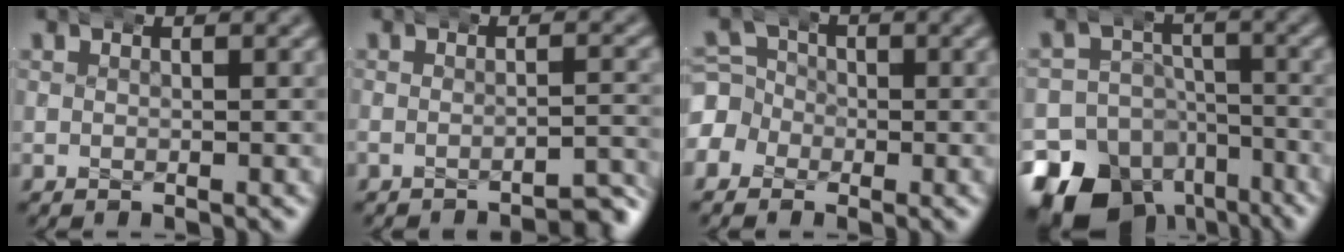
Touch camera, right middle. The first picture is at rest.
{"total": 3.6, "force": [-3.4, 0.1, 1.1], "torque": [-0.010, 0.001, -0.057]}
{"total": 7.0, "force": [-1.2, 6.7, 1.5], "torque": [-0.037, -0.013, -0.033]}
{"total": 16.4, "force": [-9.7, 11.5, 6.5], "torque": [-0.107, -0.067, -0.148]}